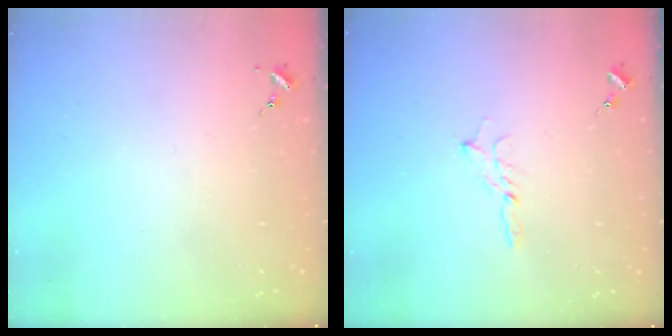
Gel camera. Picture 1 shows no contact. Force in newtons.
{"total": 2.9, "press": 2.9, "slide": 0.3}